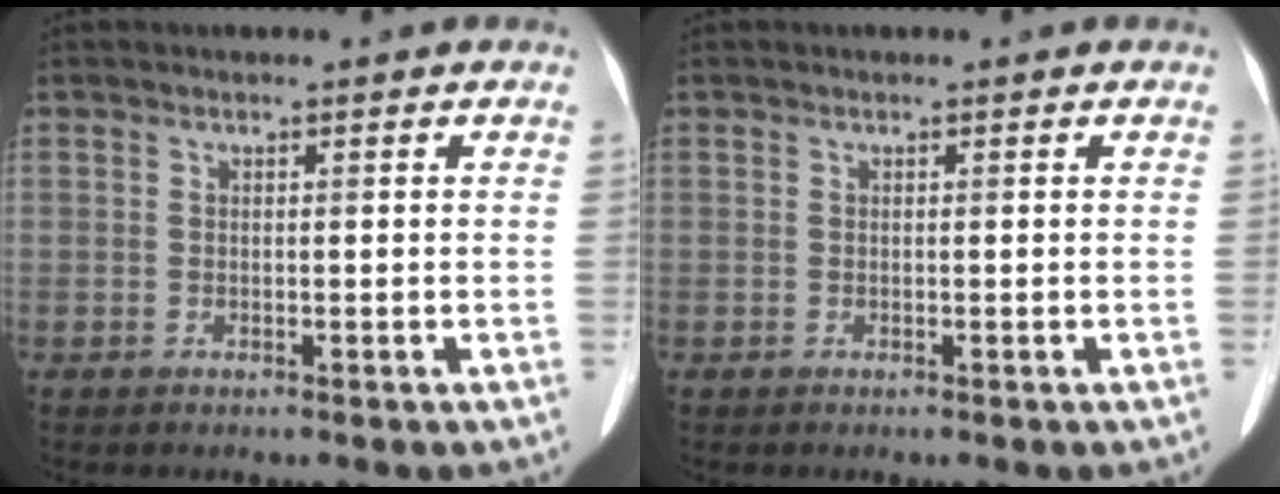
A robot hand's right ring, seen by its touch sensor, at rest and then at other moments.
{"total": 0.0}